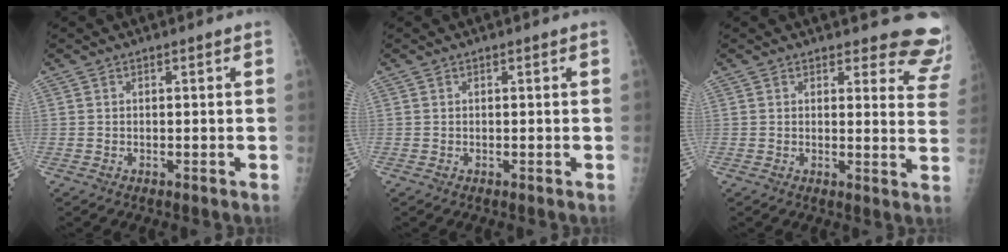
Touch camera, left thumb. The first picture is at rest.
{"total": 0.0}
{"total": 10.3, "force": [9.8, 2.7, 1.2], "torque": [0.035, -0.088, 0.073]}